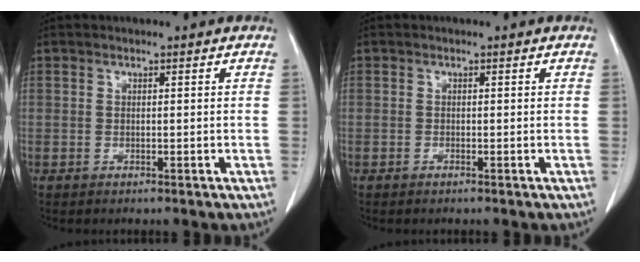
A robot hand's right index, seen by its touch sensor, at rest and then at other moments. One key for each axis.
{"total": 0.0}